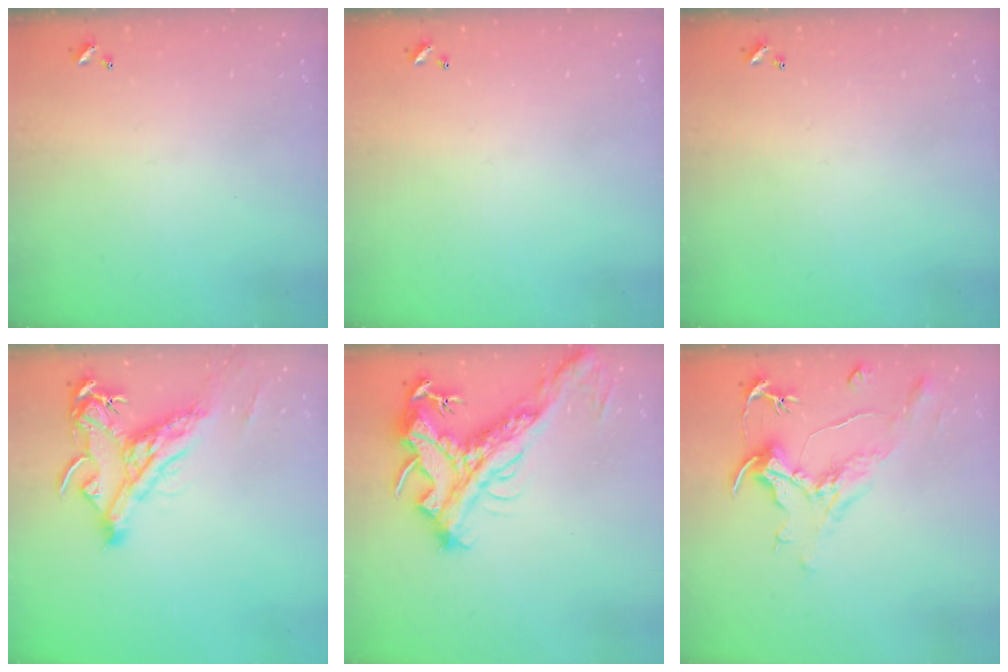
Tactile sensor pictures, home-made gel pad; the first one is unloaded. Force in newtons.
{"total": 0.0}
{"total": 0.0}
{"total": 8.6, "press": 8.4, "slide": 1.8}
{"total": 9.3, "press": 9.1, "slide": 2.0}
{"total": 2.2, "press": 1.7, "slide": 1.3}